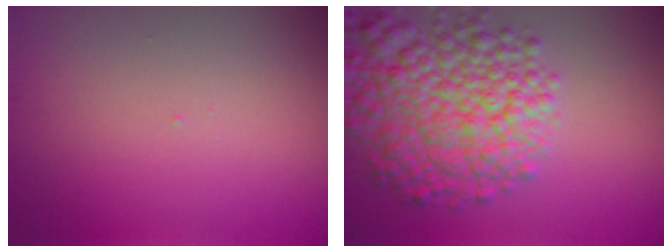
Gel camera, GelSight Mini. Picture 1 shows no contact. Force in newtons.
{"total": 8.8, "press": 8.7, "slide": 0.4}